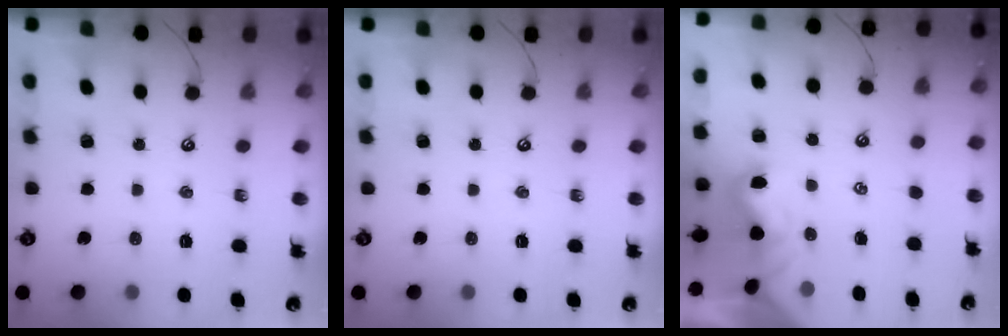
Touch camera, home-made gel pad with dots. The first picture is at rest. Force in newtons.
{"total": 0.0}
{"total": 1.4, "press": 1.2, "slide": 0.5}